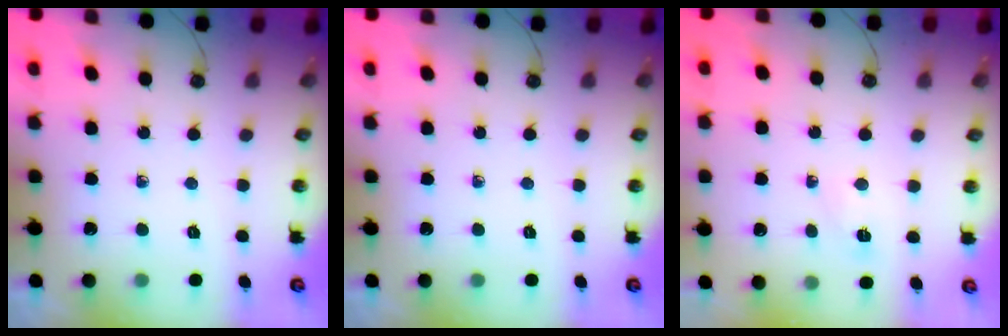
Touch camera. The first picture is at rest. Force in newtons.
{"total": 0.0}
{"total": 3.0, "press": 2.8, "slide": 1.1}